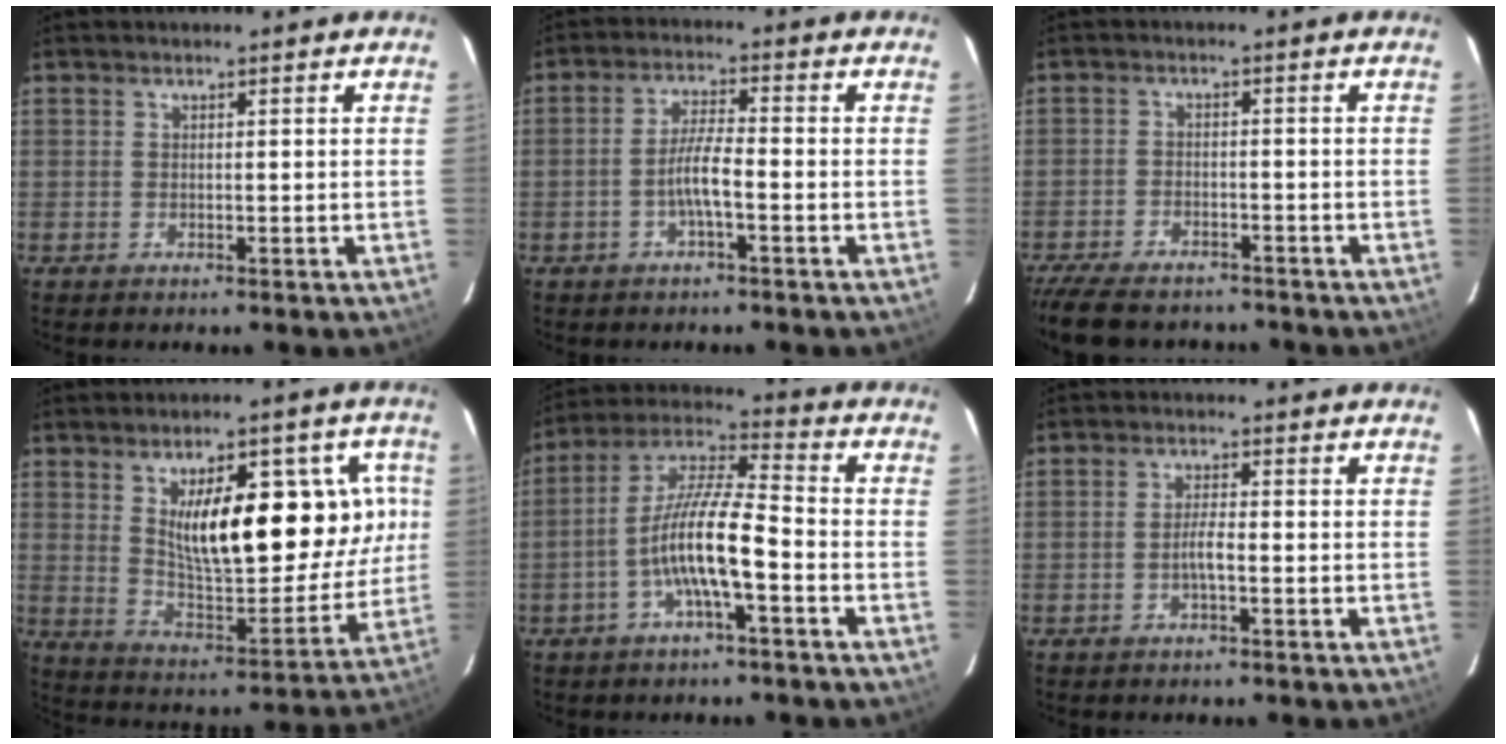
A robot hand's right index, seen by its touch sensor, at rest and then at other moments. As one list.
[{"total": 4.8, "force": [-2.0, 0.4, 4.4], "torque": [-0.088, 0.007, -0.039]}, {"total": 12.2, "force": [-10.7, 4.2, 4.2], "torque": [-0.115, -0.021, -0.171]}, {"total": 19.3, "force": [5.5, 8.3, 16.5], "torque": [-0.245, -0.003, 0.104]}, {"total": 11.5, "force": [-4.1, 1.8, 10.6], "torque": [-0.214, 0.009, -0.081]}, {"total": 1.8, "force": [-0.7, 0.2, 1.7], "torque": [-0.032, 0.003, -0.016]}]